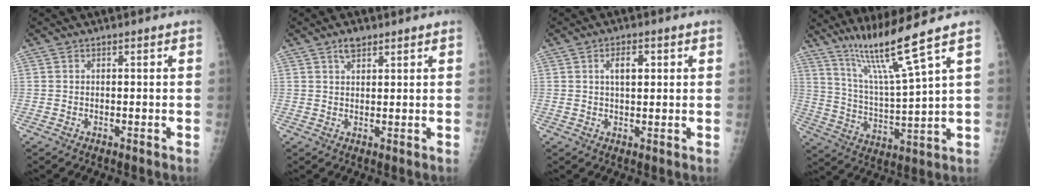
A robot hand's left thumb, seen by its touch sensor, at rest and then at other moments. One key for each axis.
{"total": 2.7, "fx": 1.9, "fy": 1.4, "fz": 1.3, "tx": -0.013, "ty": -0.009, "tz": 0.033}
{"total": 3.7, "fx": 1.4, "fy": 1.7, "fz": 3.0, "tx": -0.043, "ty": 0.001, "tz": 0.023}
{"total": 12.5, "fx": 9.1, "fy": -1.5, "fz": 8.5, "tx": -0.150, "ty": -0.060, "tz": 0.174}